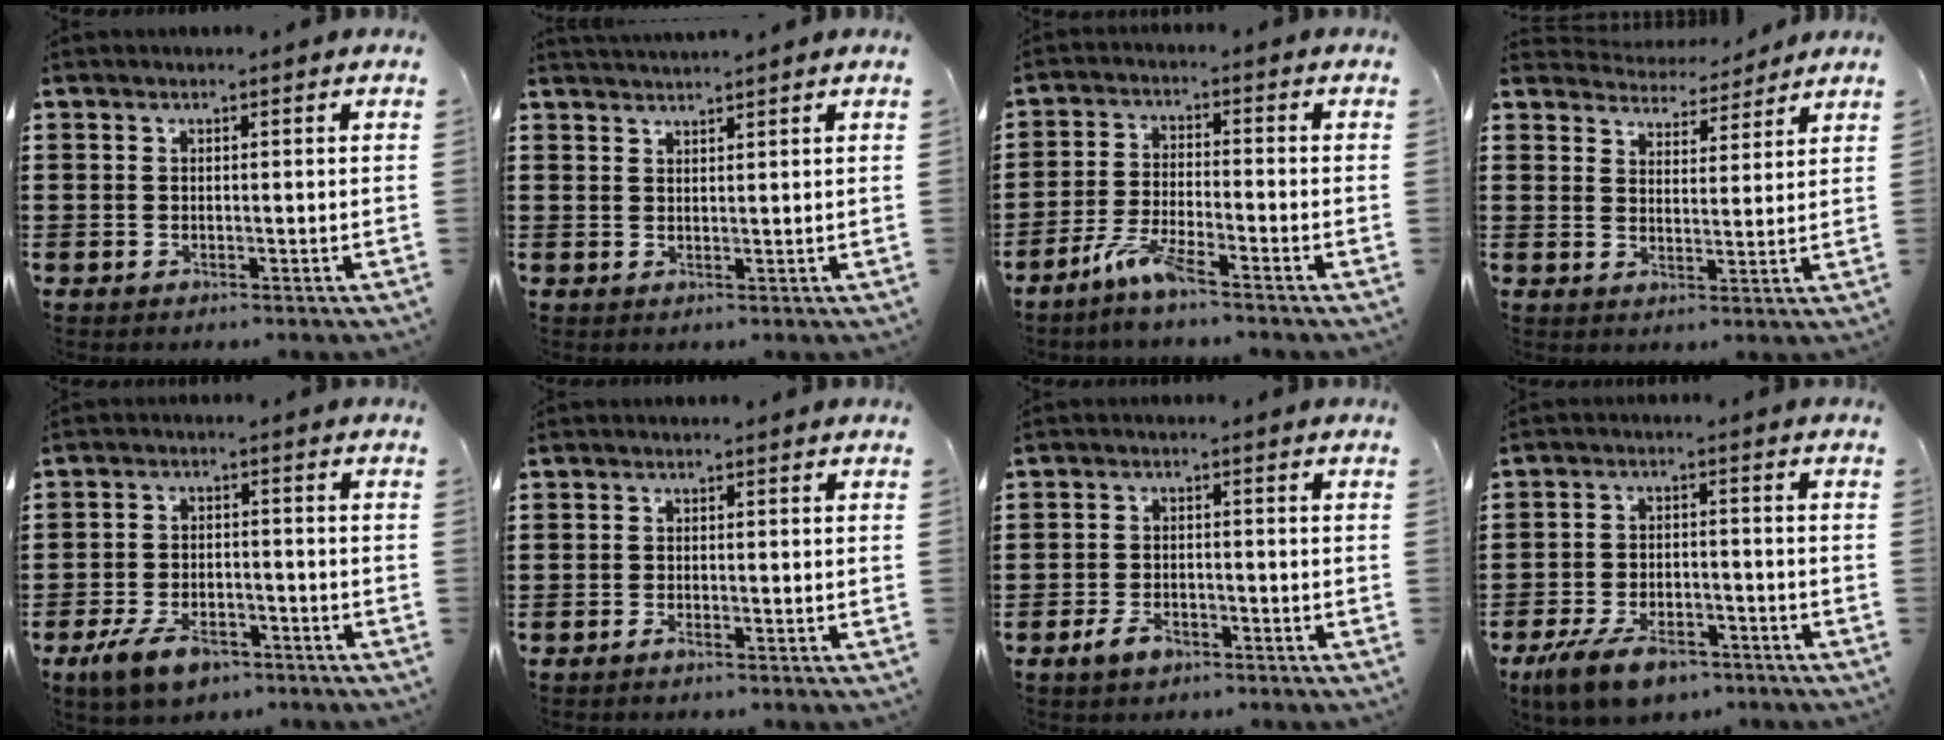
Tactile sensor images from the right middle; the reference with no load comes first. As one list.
[{"total": 1.6, "force": [1.6, -0.1, 0.1], "torque": [-0.005, 0.001, 0.031]}, {"total": 5.6, "force": [-4.1, 0.4, 3.7], "torque": [-0.086, -0.010, -0.080]}, {"total": 4.0, "force": [3.9, 0.9, -0.5], "torque": [-0.010, -0.026, 0.067]}, {"total": 5.9, "force": [-4.1, 2.8, 3.1], "torque": [-0.070, 0.007, -0.080]}, {"total": 0.7, "force": [-0.5, -0.1, 0.5], "torque": [-0.010, -0.004, -0.008]}, {"total": 3.3, "force": [-2.0, 1.8, 1.8], "torque": [-0.039, 0.002, -0.041]}, {"total": 6.9, "force": [-5.3, 2.7, 3.6], "torque": [-0.083, 0.001, -0.102]}]